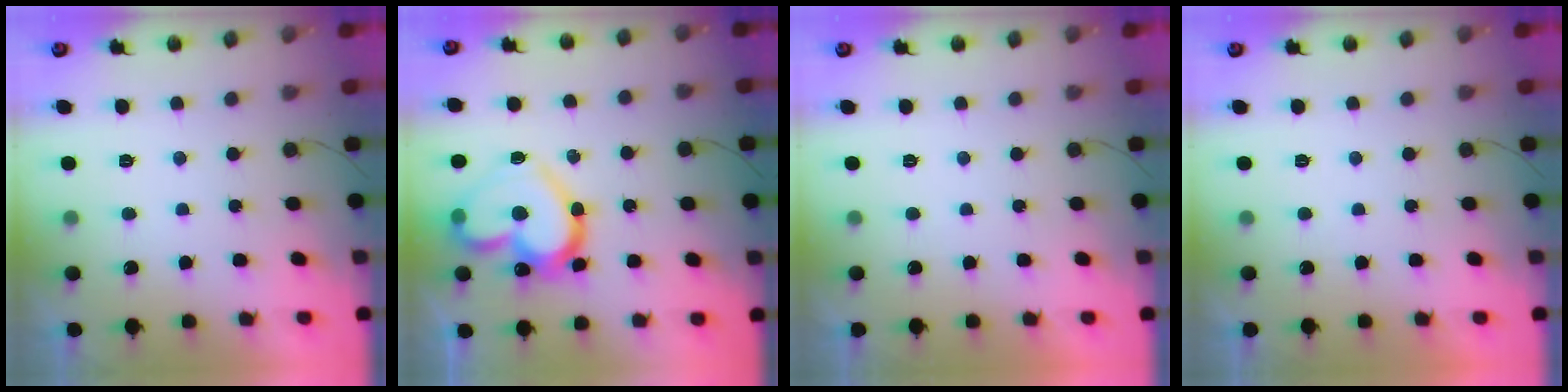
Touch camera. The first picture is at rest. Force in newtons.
{"total": 21.5, "press": 21.5, "slide": 1.3}
{"total": 1.7, "press": 1.7, "slide": 0.0}
{"total": 1.8, "press": 1.8, "slide": 0.0}